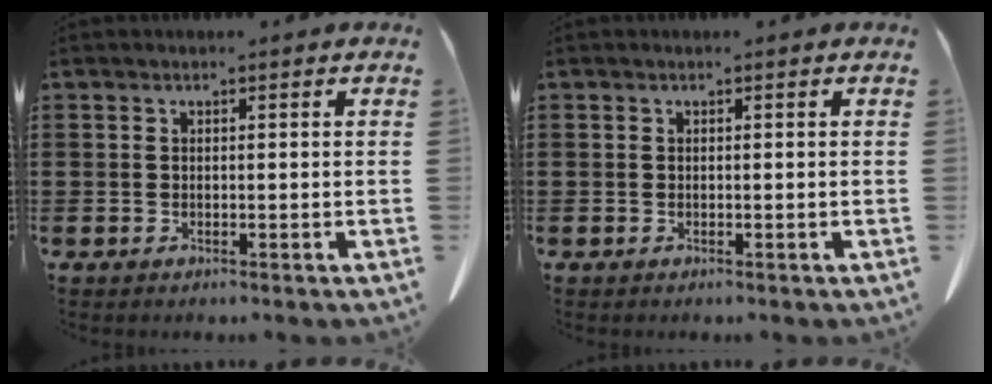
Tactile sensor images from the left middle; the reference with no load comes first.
{"total": 0.0}